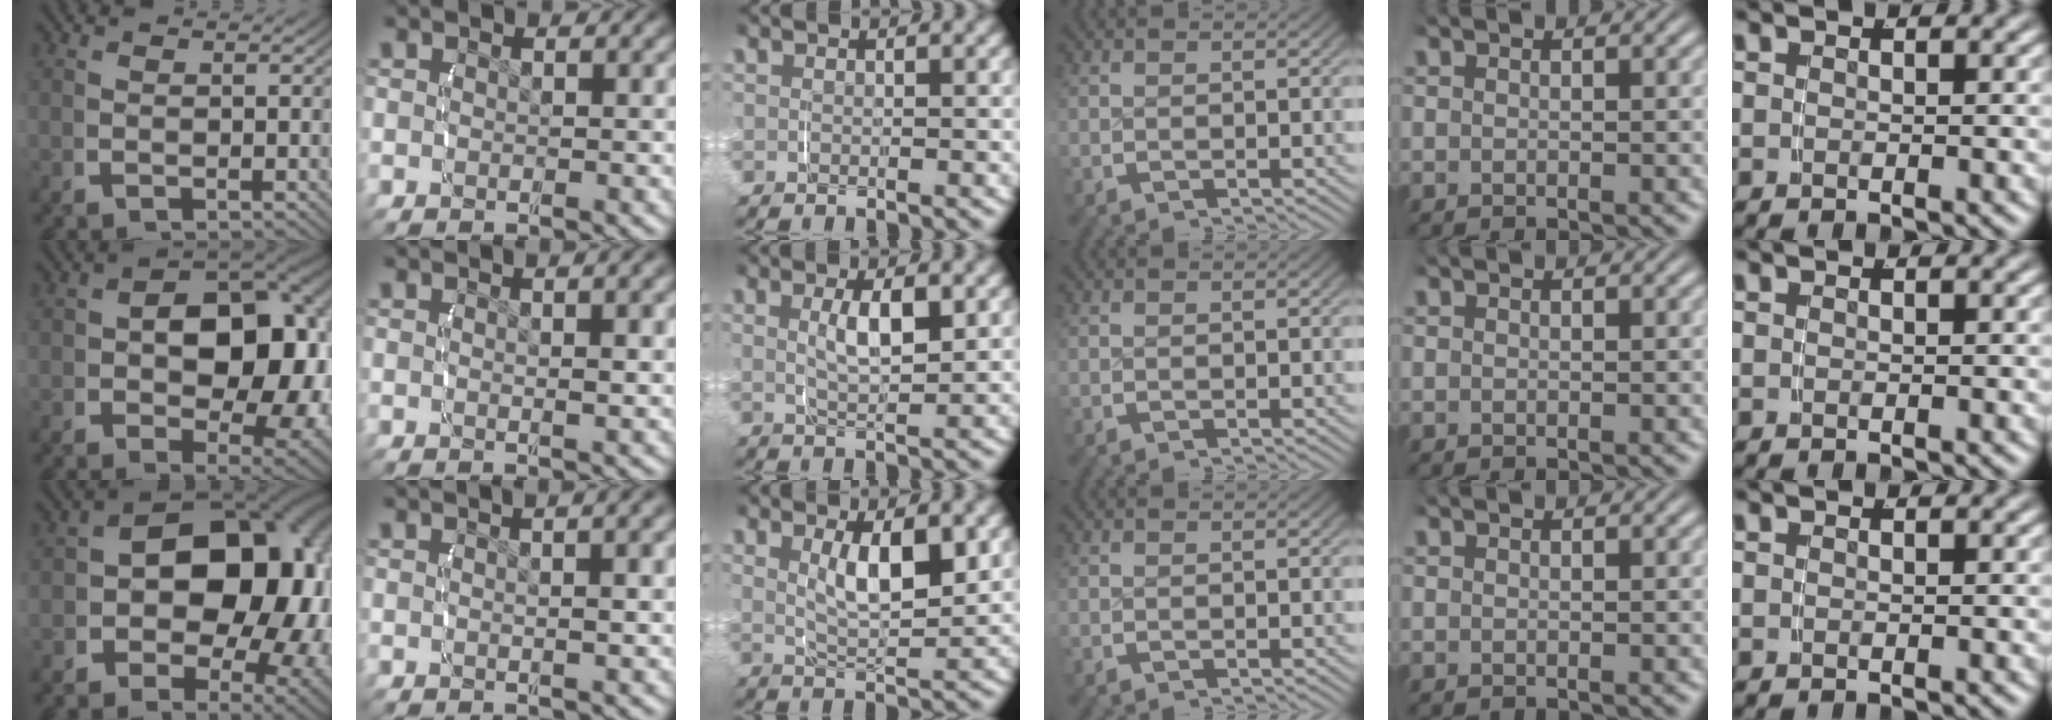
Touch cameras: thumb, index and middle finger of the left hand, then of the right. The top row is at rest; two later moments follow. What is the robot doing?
{"motion": "grasp_and_lifting", "object": "velcro strap"}